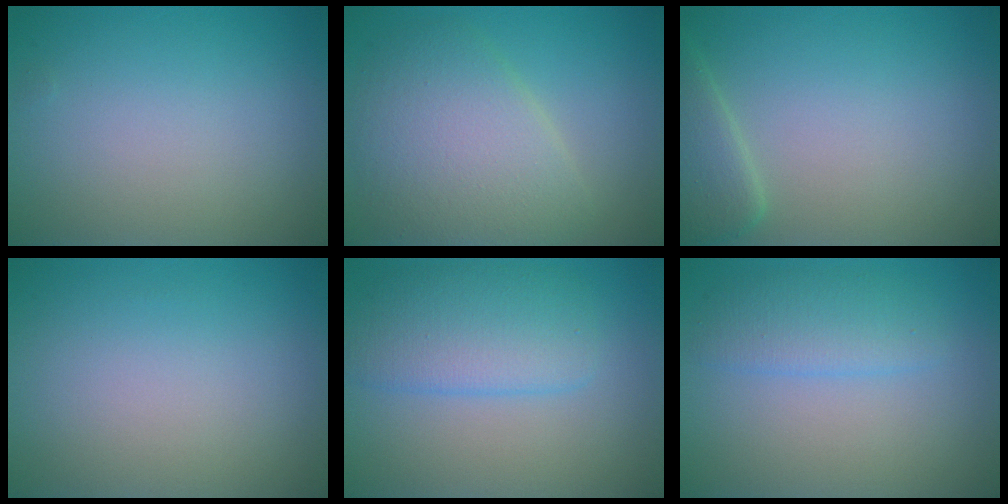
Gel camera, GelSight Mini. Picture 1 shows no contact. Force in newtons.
{"total": 6.7, "press": 6.7, "slide": 0.3}
{"total": 2.8, "press": 2.8, "slide": 0.2}
{"total": 0.0}
{"total": 4.4, "press": 4.4, "slide": 0.1}
{"total": 2.6, "press": 2.6, "slide": 0.1}